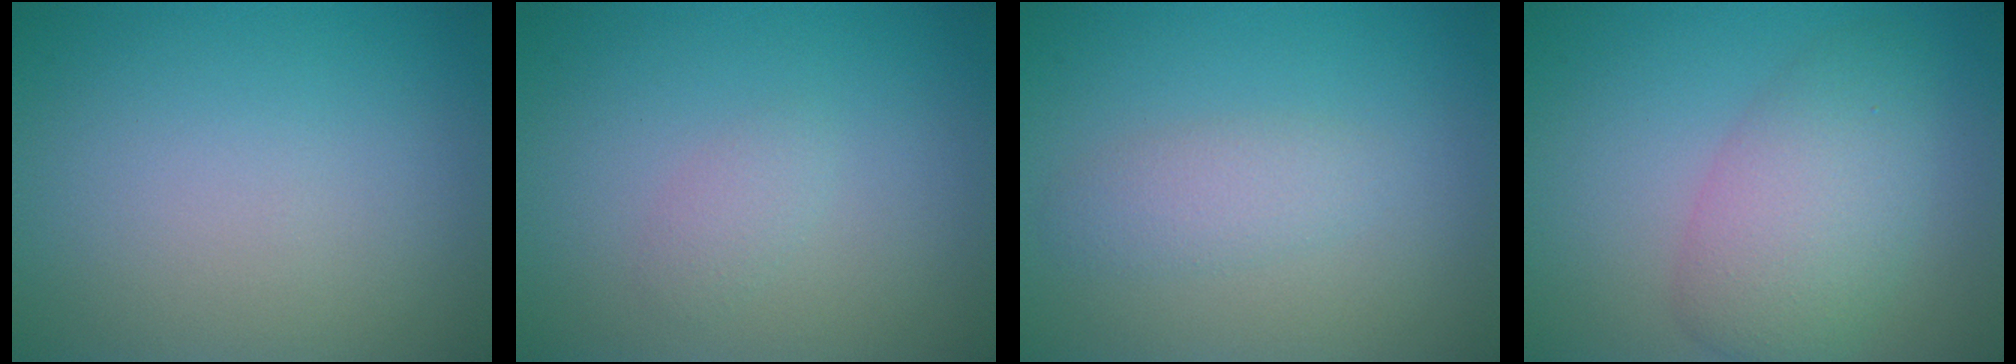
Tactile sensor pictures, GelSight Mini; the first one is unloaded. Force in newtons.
{"total": 1.0, "press": 1.0, "slide": 0.1}
{"total": 2.0, "press": 2.0, "slide": 0.1}
{"total": 5.2, "press": 5.2, "slide": 0.3}